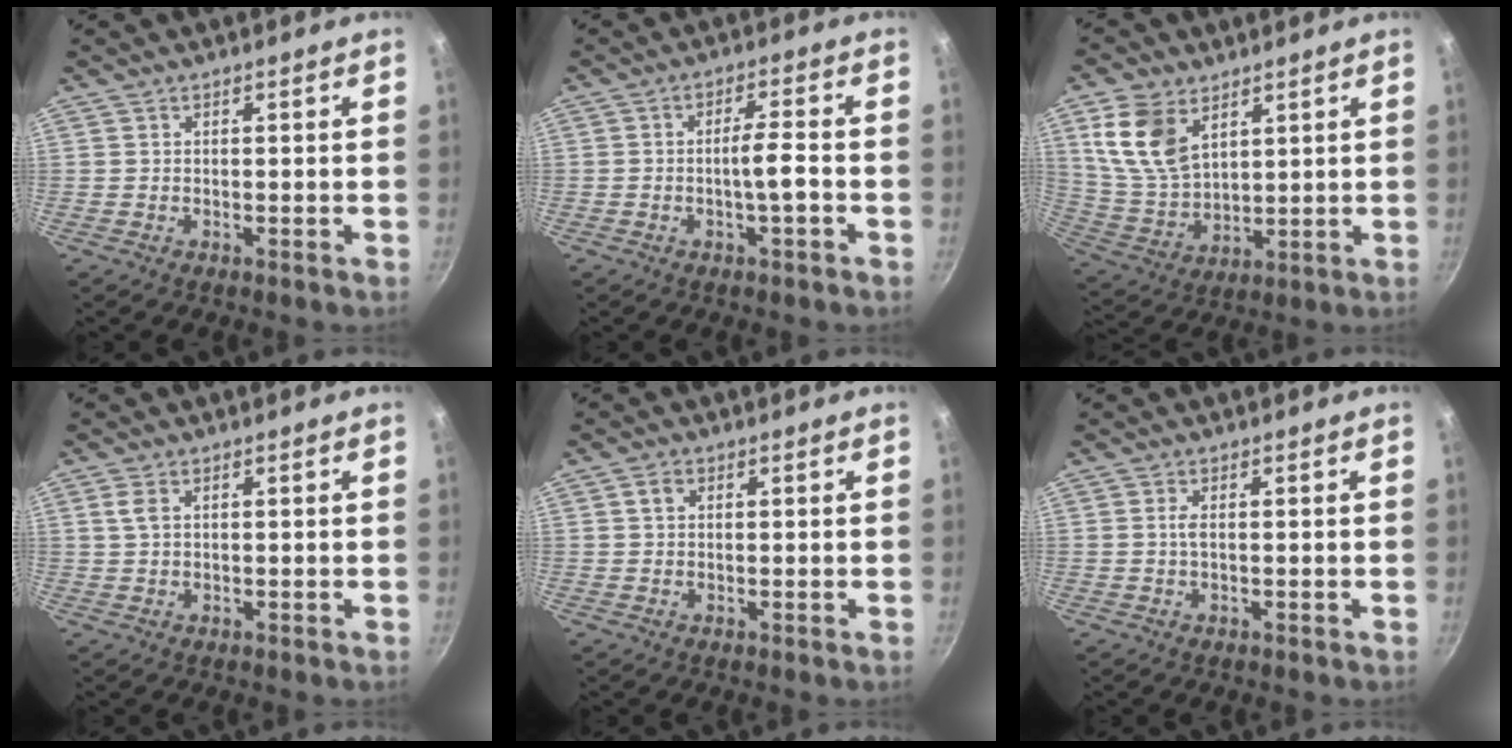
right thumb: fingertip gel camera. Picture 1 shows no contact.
{"total": 4.5, "force": [-1.5, 0.6, 4.2], "torque": [-0.073, 0.019, -0.027]}
{"total": 12.6, "force": [5.8, 7.8, 8.0], "torque": [-0.143, -0.024, 0.128]}
{"total": 2.4, "force": [0.8, 1.4, 1.7], "torque": [-0.032, -0.003, 0.016]}
{"total": 2.0, "force": [0.7, 1.5, 1.1], "torque": [-0.016, 0.004, 0.010]}
{"total": 1.3, "force": [0.1, 0.4, 1.2], "torque": [-0.025, 0.001, 0.002]}